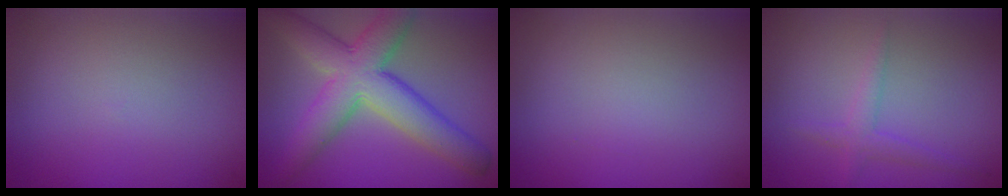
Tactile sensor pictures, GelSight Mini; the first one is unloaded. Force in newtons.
{"total": 8.9, "press": 8.9, "slide": 0.5}
{"total": 0.0}
{"total": 1.7, "press": 1.7, "slide": 0.1}